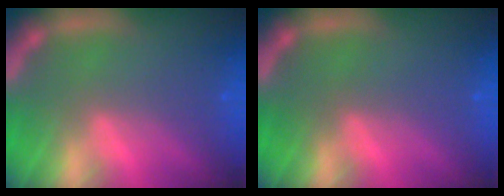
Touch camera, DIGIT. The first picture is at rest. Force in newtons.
{"total": 0.0}